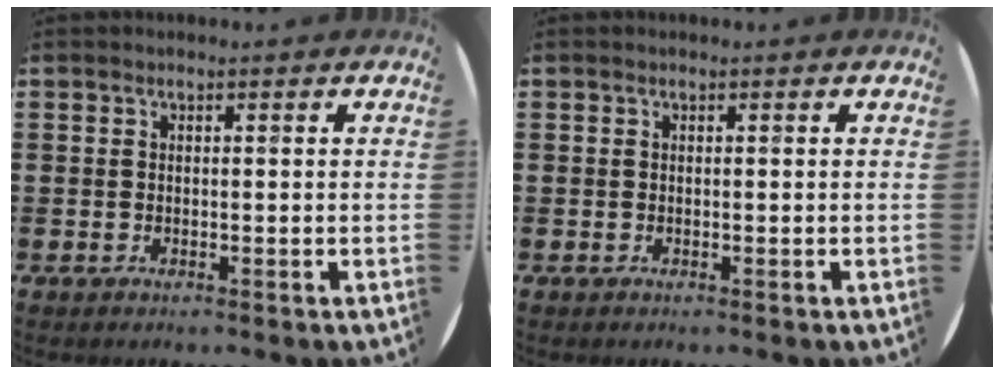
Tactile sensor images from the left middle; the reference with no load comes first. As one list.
[{"total": 0.0}]